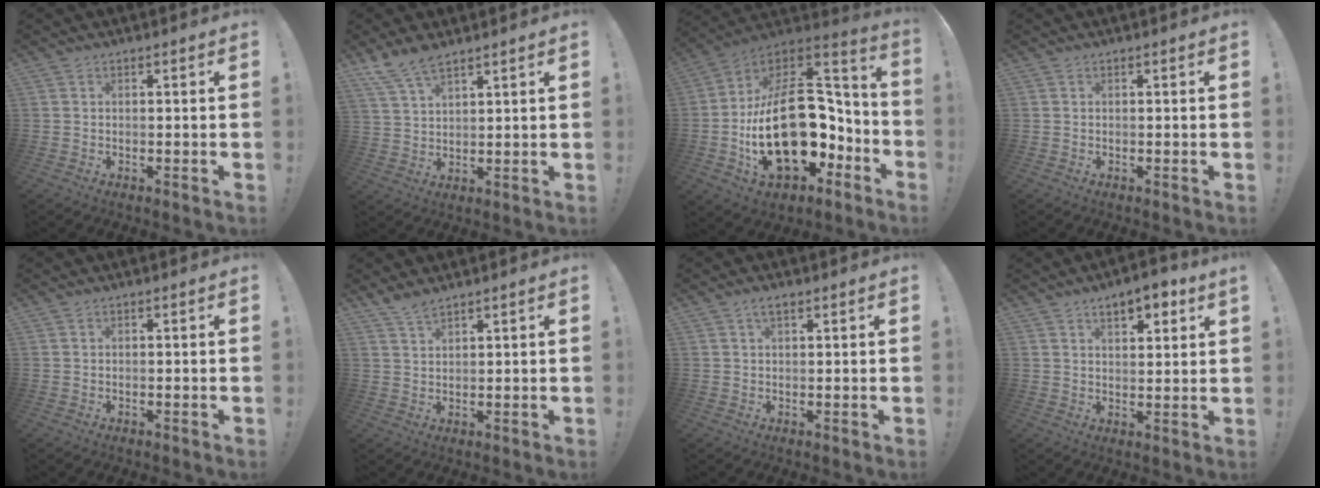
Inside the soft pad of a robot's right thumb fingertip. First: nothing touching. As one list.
[{"total": 7.4, "force": [6.1, 2.4, 3.6], "torque": [-0.077, -0.024, 0.117]}, {"total": 30.9, "force": [-4.2, 19.3, 23.7], "torque": [-0.401, 0.017, -0.030]}, {"total": 0.0}, {"total": 0.0}, {"total": 3.7, "force": [3.3, 0.8, 1.6], "torque": [-0.035, -0.020, 0.062]}, {"total": 2.8, "force": [1.5, 1.2, 2.1], "torque": [-0.038, 0.000, 0.027]}, {"total": 6.8, "force": [4.7, 2.2, 4.4], "torque": [-0.059, -0.022, 0.079]}]